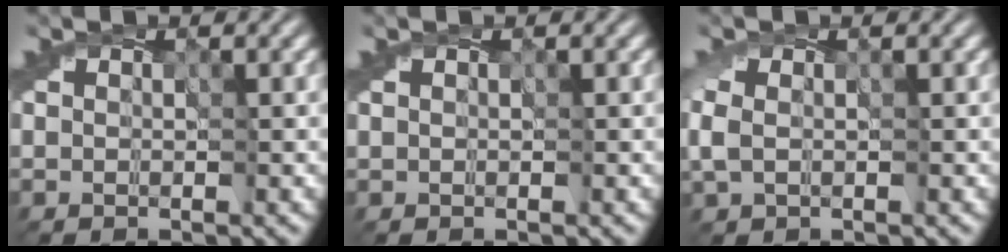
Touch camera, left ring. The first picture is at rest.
{"total": 0.0}
{"total": 1.5, "force": [0.0, 1.0, 1.1], "torque": [-0.031, 0.004, -0.007]}